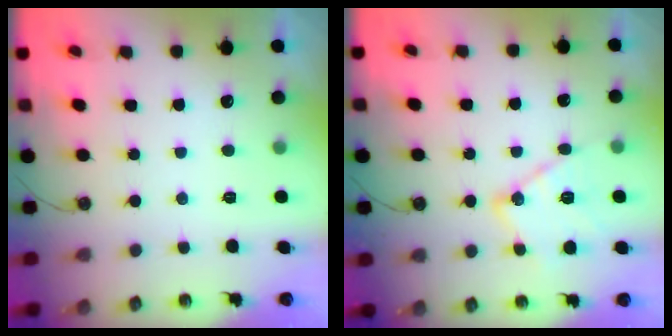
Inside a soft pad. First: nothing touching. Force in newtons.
{"total": 14.0, "press": 13.9, "slide": 1.1}